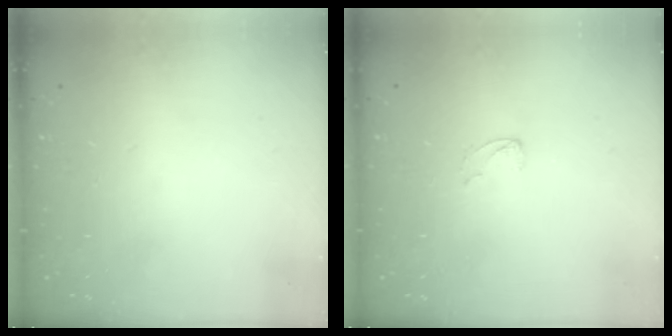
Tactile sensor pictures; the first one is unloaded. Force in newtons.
{"total": 2.8, "press": 2.8, "slide": 0.3}